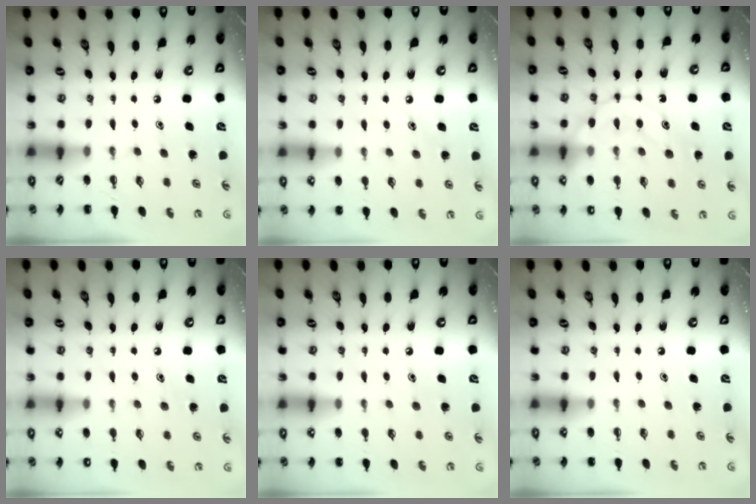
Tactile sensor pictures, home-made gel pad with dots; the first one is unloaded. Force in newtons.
{"total": 6.5, "press": 6.3, "slide": 1.6}
{"total": 15.9, "press": 15.9, "slide": 1.2}
{"total": 8.4, "press": 8.2, "slide": 1.4}
{"total": 6.7, "press": 6.4, "slide": 1.8}
{"total": 3.5, "press": 3.2, "slide": 1.3}